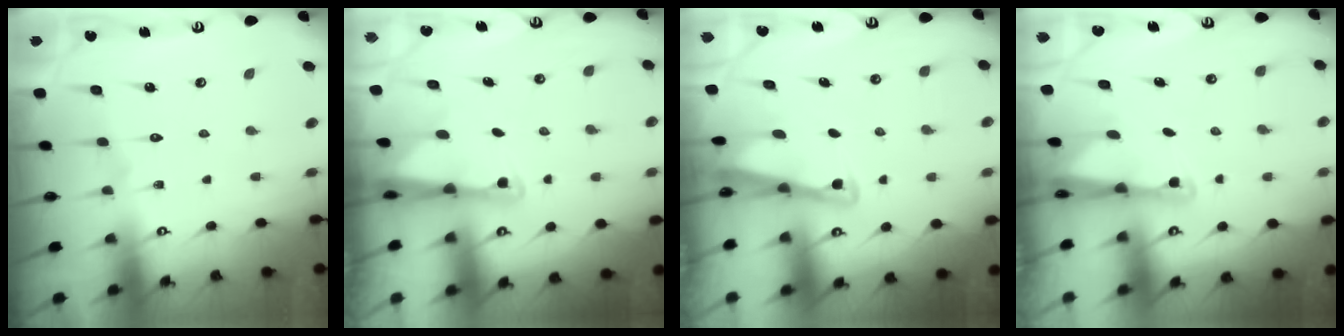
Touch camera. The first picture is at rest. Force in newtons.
{"total": 2.6, "press": 2.5, "slide": 0.5}
{"total": 2.7, "press": 2.7, "slide": 0.3}
{"total": 1.8, "press": 1.8, "slide": 0.3}